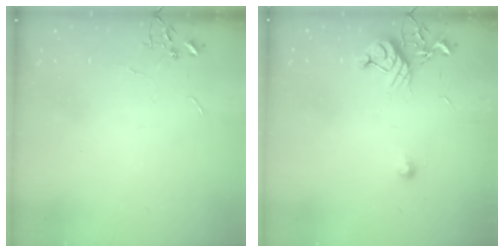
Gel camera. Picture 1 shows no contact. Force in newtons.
{"total": 9.8, "press": 9.8, "slide": 1.0}